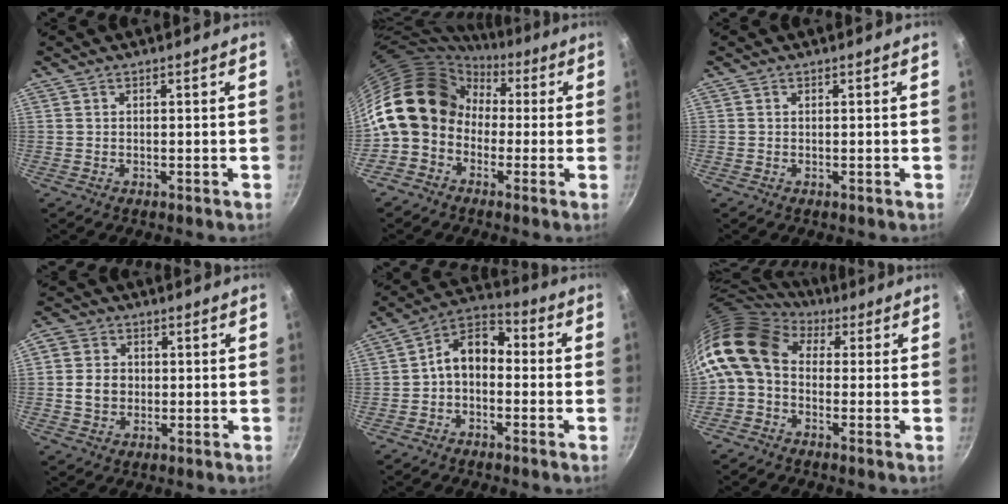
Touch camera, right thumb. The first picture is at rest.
{"total": 16.1, "force": [-0.5, 13.2, 9.2], "torque": [-0.132, 0.050, -0.030]}
{"total": 0.0}
{"total": 6.6, "force": [-0.1, 5.7, 3.2], "torque": [-0.038, 0.008, -0.012]}
{"total": 9.2, "force": [-1.0, 6.4, 6.5], "torque": [-0.086, 0.046, -0.038]}
{"total": 13.0, "force": [2.0, 9.6, 8.5], "torque": [-0.162, 0.026, 0.013]}